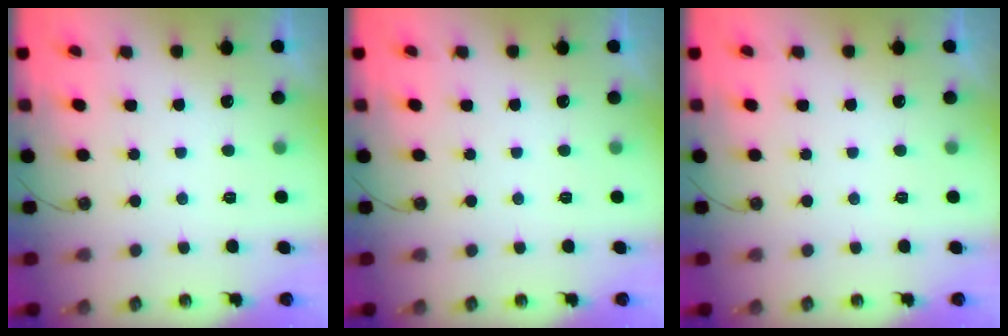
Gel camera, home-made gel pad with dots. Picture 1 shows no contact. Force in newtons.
{"total": 0.0}
{"total": 0.0}